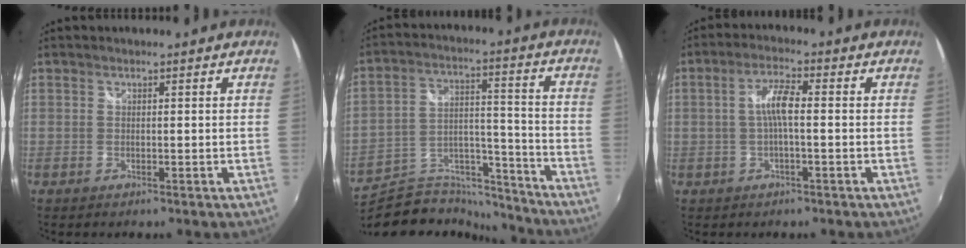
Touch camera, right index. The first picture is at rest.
{"total": 14.6, "force": [-12.8, 5.6, 4.2], "torque": [-0.074, 0.044, -0.202]}
{"total": 4.7, "force": [-0.4, 0.8, 4.6], "torque": [-0.090, 0.011, -0.007]}